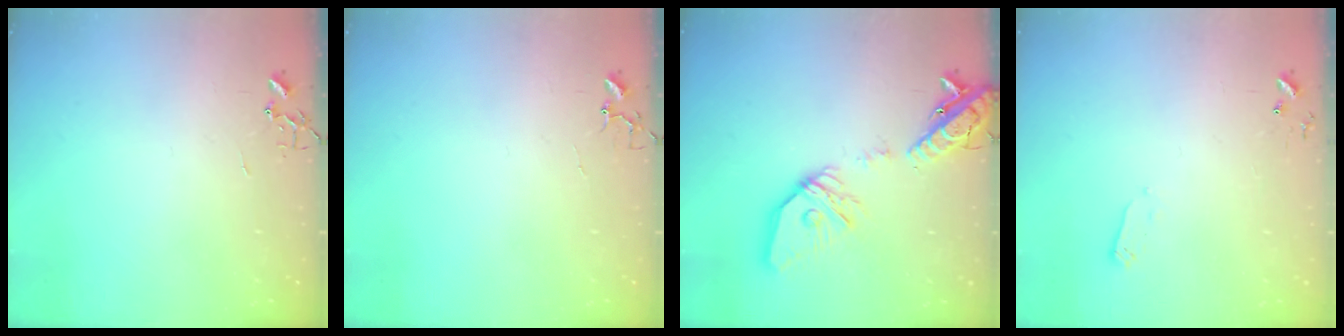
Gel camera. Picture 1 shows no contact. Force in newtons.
{"total": 4.0, "press": 4.0, "slide": 0.3}
{"total": 21.4, "press": 21.2, "slide": 3.5}
{"total": 2.4, "press": 2.4, "slide": 0.4}